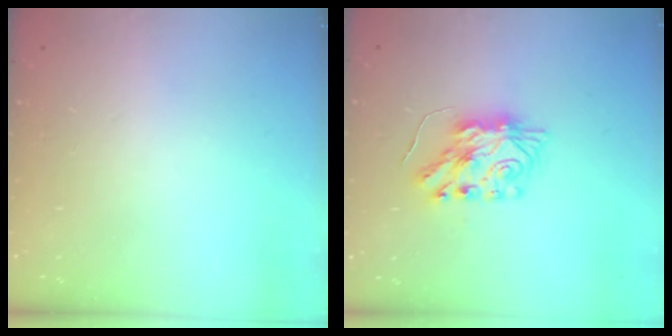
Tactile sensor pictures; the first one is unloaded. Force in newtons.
{"total": 8.4, "press": 8.4, "slide": 0.5}